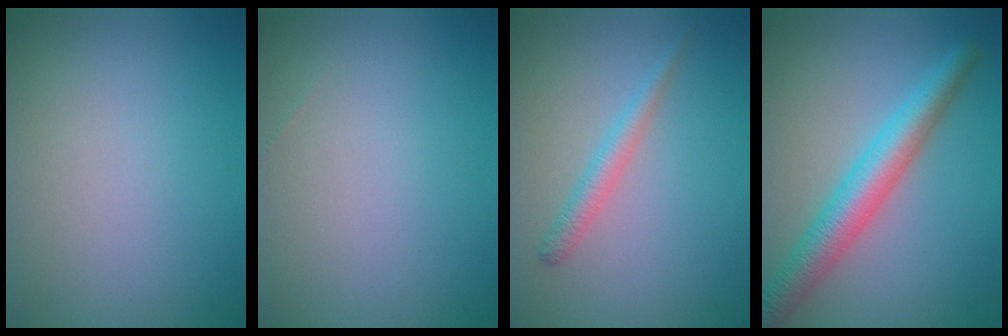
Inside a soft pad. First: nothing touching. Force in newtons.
{"total": 0.0}
{"total": 1.7, "press": 1.7, "slide": 0.1}
{"total": 5.1, "press": 5.1, "slide": 0.1}